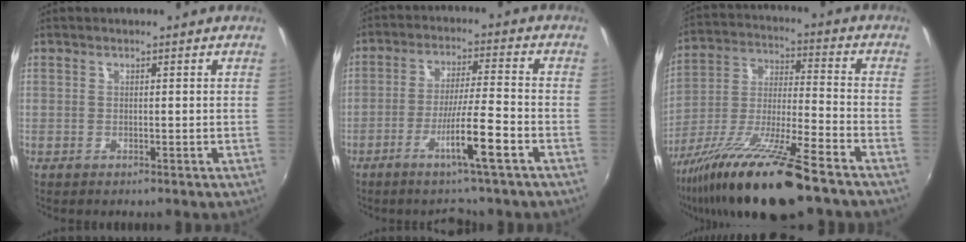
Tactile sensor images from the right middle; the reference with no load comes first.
{"total": 9.4, "force": [-5.6, 0.0, 7.6], "torque": [-0.138, -0.012, -0.099]}
{"total": 19.6, "force": [-13.8, 2.0, 13.8], "torque": [-0.256, -0.037, -0.246]}